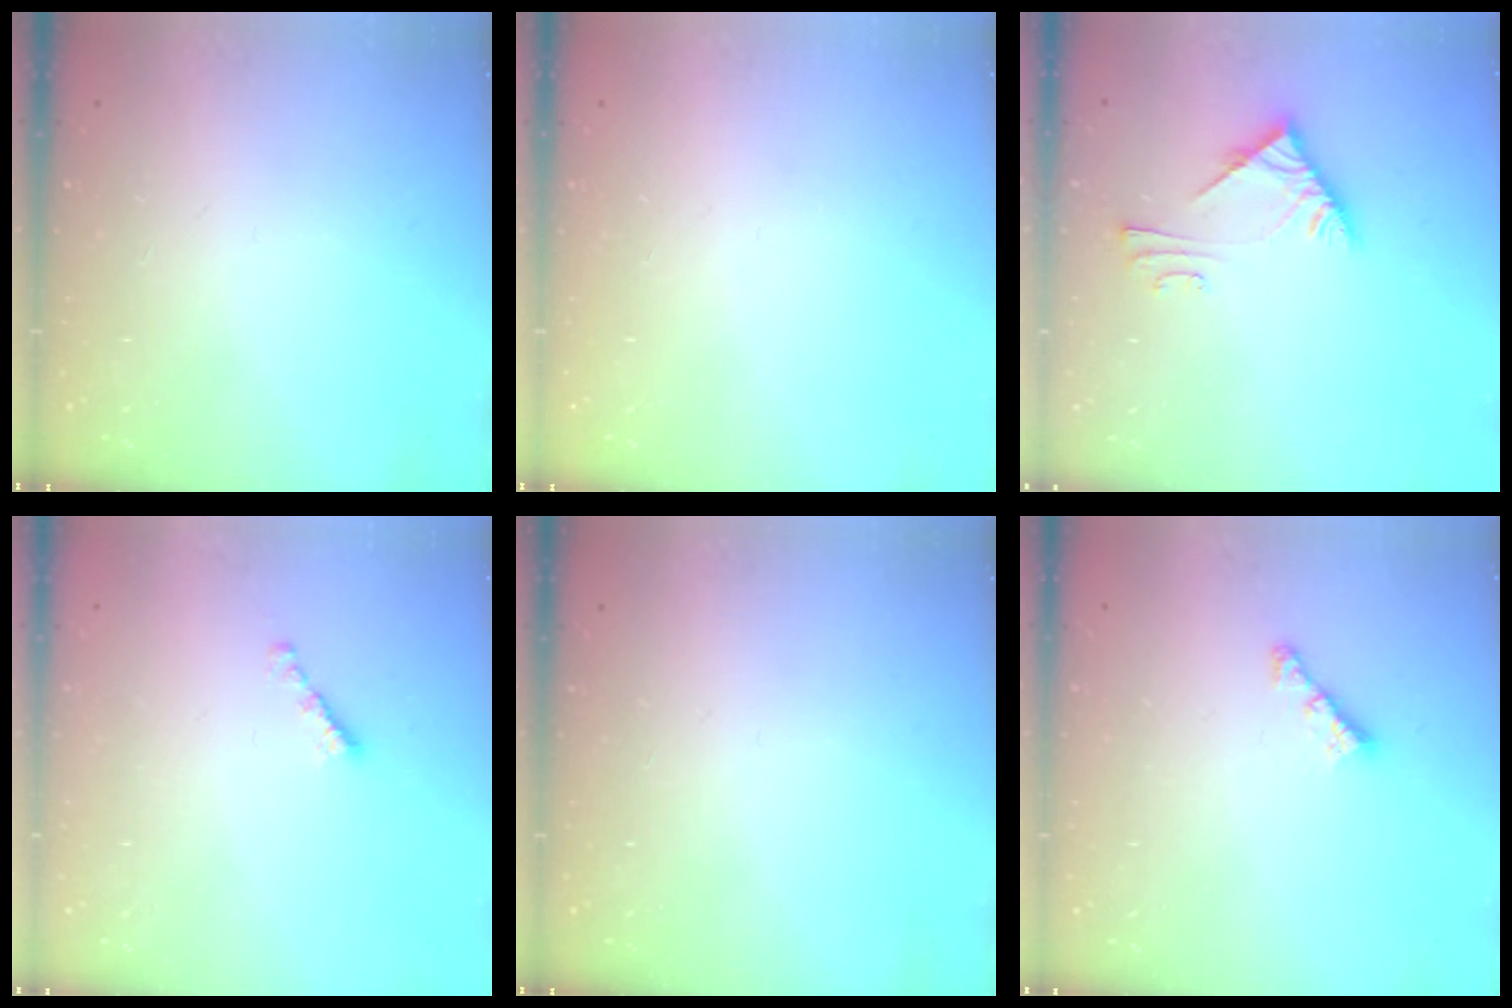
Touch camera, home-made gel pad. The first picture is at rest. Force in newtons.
{"total": 0.0}
{"total": 6.0, "press": 6.0, "slide": 0.7}
{"total": 2.2, "press": 2.1, "slide": 0.7}
{"total": 0.0}
{"total": 4.5, "press": 4.4, "slide": 0.7}